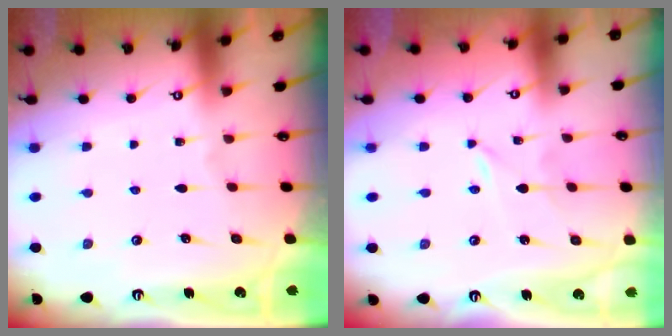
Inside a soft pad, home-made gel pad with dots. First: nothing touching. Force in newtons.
{"total": 0.0}